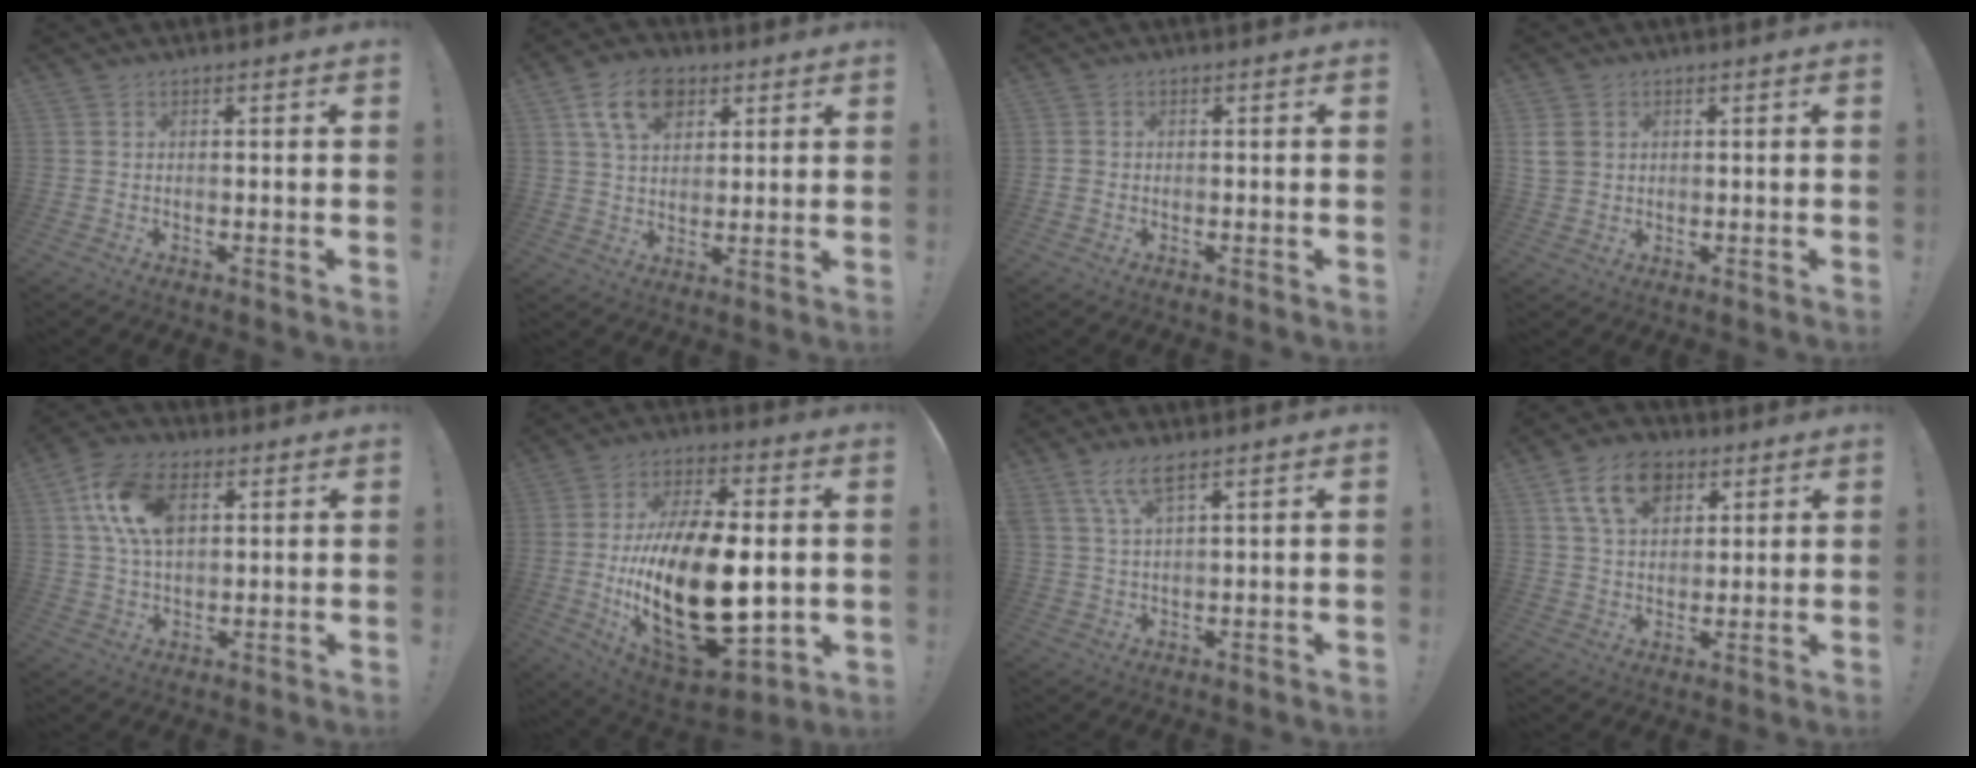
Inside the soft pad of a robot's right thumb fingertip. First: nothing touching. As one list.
[{"total": 12.7, "force": [6.0, 8.7, 7.0], "torque": [-0.112, -0.010, 0.114]}, {"total": 1.3, "force": [-0.5, 1.1, 0.5], "torque": [-0.012, 0.006, -0.007]}, {"total": 4.9, "force": [1.4, 4.2, 2.3], "torque": [-0.045, 0.005, 0.031]}, {"total": 15.2, "force": [5.0, 9.5, 10.8], "torque": [-0.201, 0.000, 0.093]}, {"total": 31.1, "force": [-2.8, 15.6, 26.8], "torque": [-0.526, 0.005, -0.033]}, {"total": 6.0, "force": [4.0, 1.3, 4.3], "torque": [-0.089, -0.008, 0.073]}, {"total": 14.0, "force": [6.8, 9.6, 7.6], "torque": [-0.117, -0.019, 0.130]}]